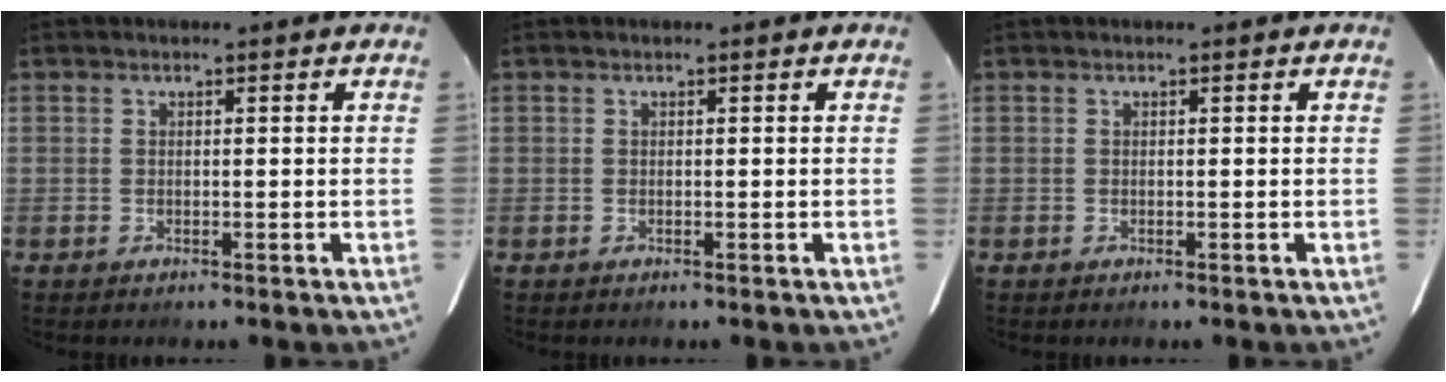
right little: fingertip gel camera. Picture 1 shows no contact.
{"total": 0.0}
{"total": 0.0}